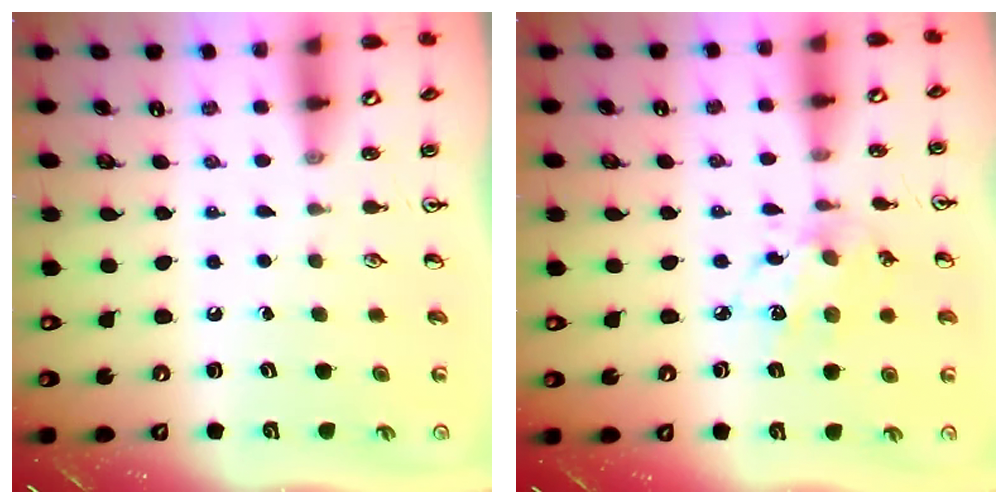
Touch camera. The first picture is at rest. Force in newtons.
{"total": 8.1, "press": 8.1, "slide": 0.4}